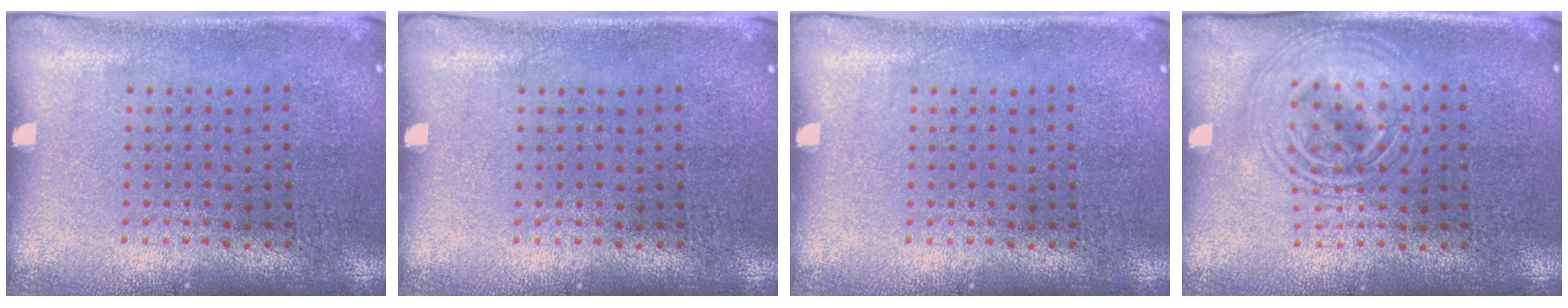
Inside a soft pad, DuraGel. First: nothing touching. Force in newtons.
{"total": 0.0}
{"total": 0.0}
{"total": 2.8, "press": 2.8, "slide": 0.3}